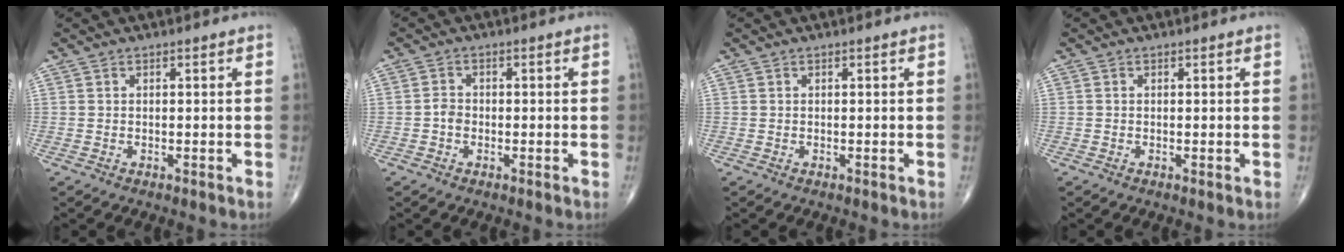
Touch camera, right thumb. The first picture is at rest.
{"total": 2.0, "force": [-0.6, 1.6, 1.1], "torque": [-0.011, 0.008, -0.014]}
{"total": 0.0}
{"total": 0.0}